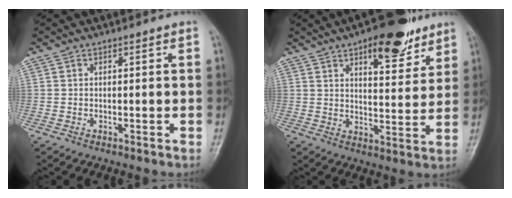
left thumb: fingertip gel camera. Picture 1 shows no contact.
{"total": 12.7, "force": [7.8, 5.3, 8.5], "torque": [-0.081, -0.039, 0.110]}